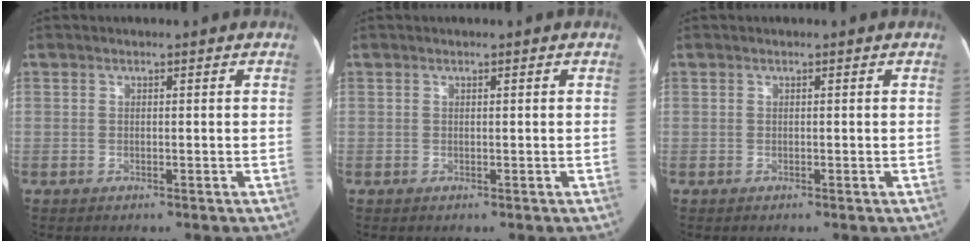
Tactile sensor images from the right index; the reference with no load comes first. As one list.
[{"total": 0.0}, {"total": 0.0}]